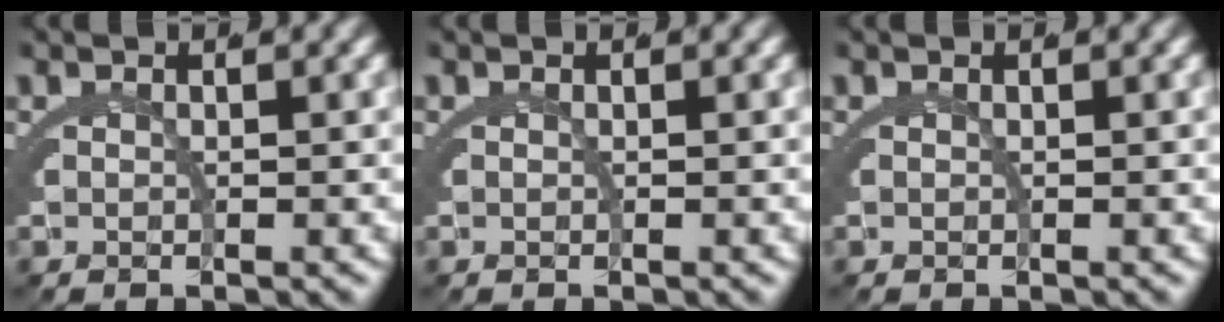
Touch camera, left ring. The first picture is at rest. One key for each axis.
{"total": 0.0}
{"total": 0.0}